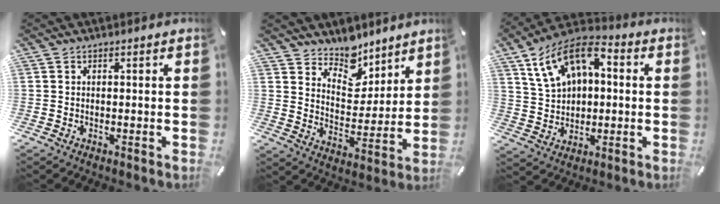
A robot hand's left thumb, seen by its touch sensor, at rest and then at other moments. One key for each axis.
{"total": 9.3, "fx": 7.8, "fy": 5.0, "fz": 0.2, "tx": -0.012, "ty": -0.084, "tz": 0.147}
{"total": 13.1, "fx": 5.2, "fy": 9.5, "fz": 7.4, "tx": -0.150, "ty": -0.008, "tz": 0.099}